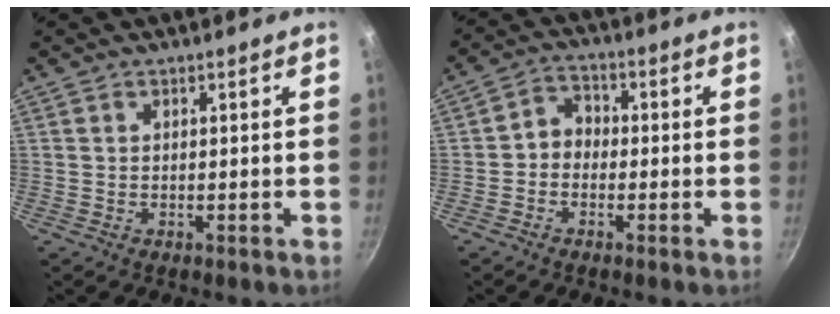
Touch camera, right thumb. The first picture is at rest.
{"total": 4.3, "force": [-1.0, 3.5, 2.2], "torque": [-0.017, 0.020, -0.031]}